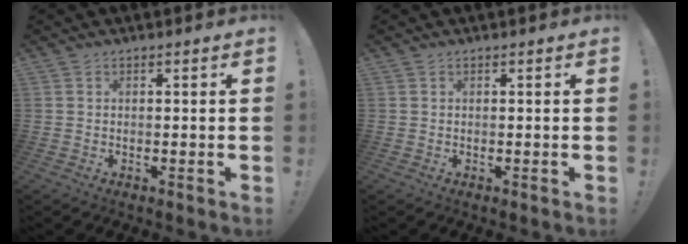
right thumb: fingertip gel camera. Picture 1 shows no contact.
{"total": 0.0}